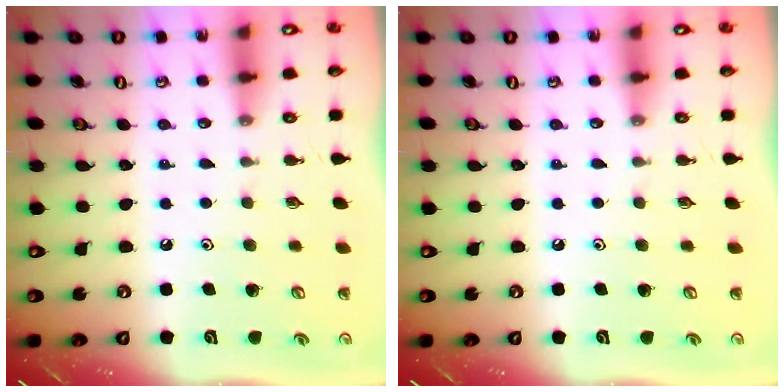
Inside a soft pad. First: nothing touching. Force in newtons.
{"total": 0.0}